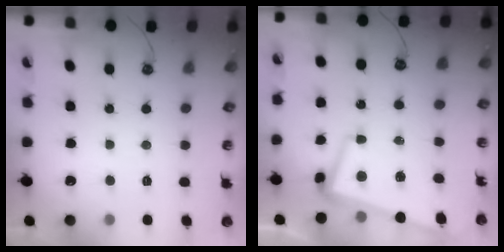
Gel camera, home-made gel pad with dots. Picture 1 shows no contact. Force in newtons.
{"total": 1.2, "press": 0.0, "slide": 1.2}